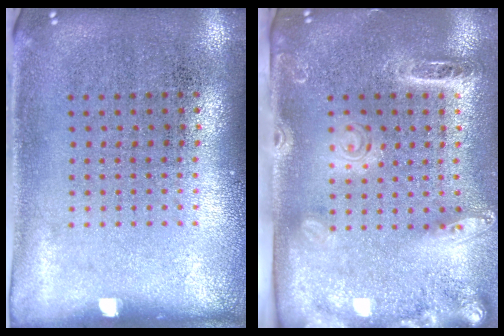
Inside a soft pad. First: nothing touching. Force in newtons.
{"total": 2.5, "press": 1.9, "slide": 1.6}